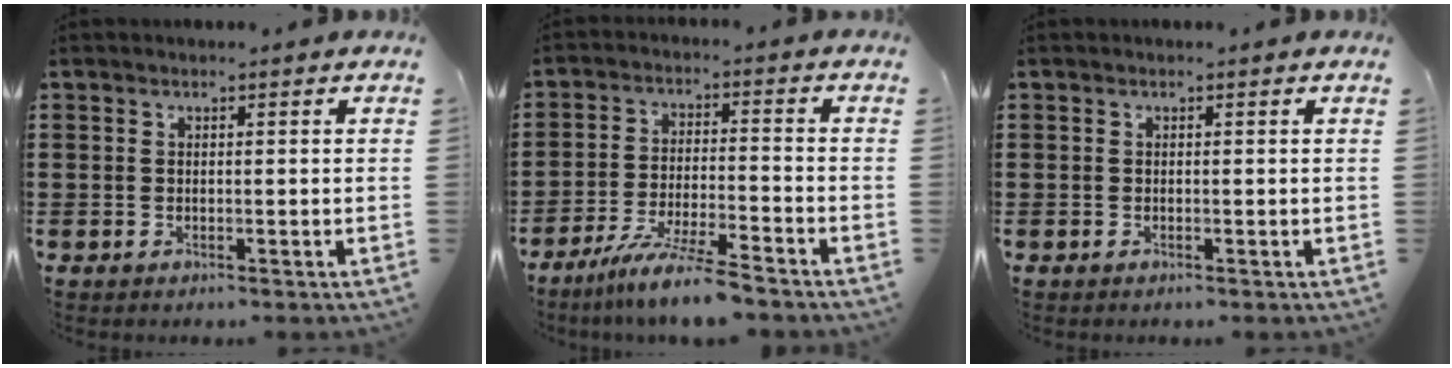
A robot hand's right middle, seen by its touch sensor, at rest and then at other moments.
{"total": 7.7, "force": [-6.6, -0.6, 3.9], "torque": [-0.083, -0.017, -0.127]}
{"total": 0.0}